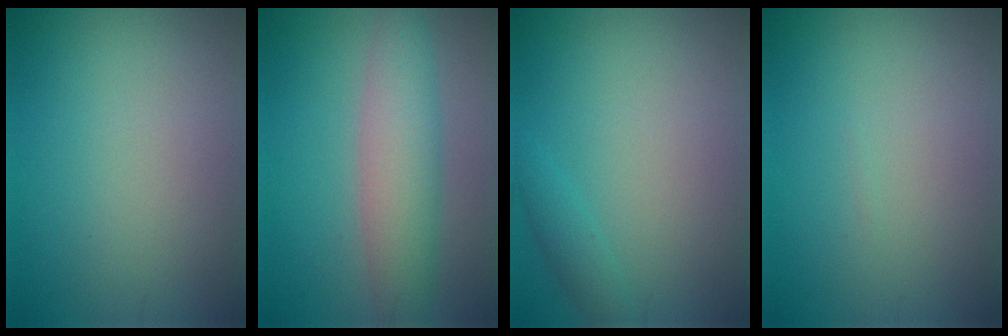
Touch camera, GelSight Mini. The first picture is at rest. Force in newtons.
{"total": 5.1, "press": 5.1, "slide": 0.0}
{"total": 1.3, "press": 1.3, "slide": 0.1}
{"total": 0.0}